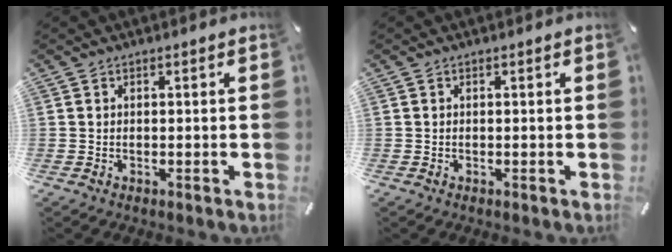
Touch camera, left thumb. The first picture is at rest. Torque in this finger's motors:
{"motor_torque": [-0.02, 0.02, 0.05, 0.07, 0.00]}